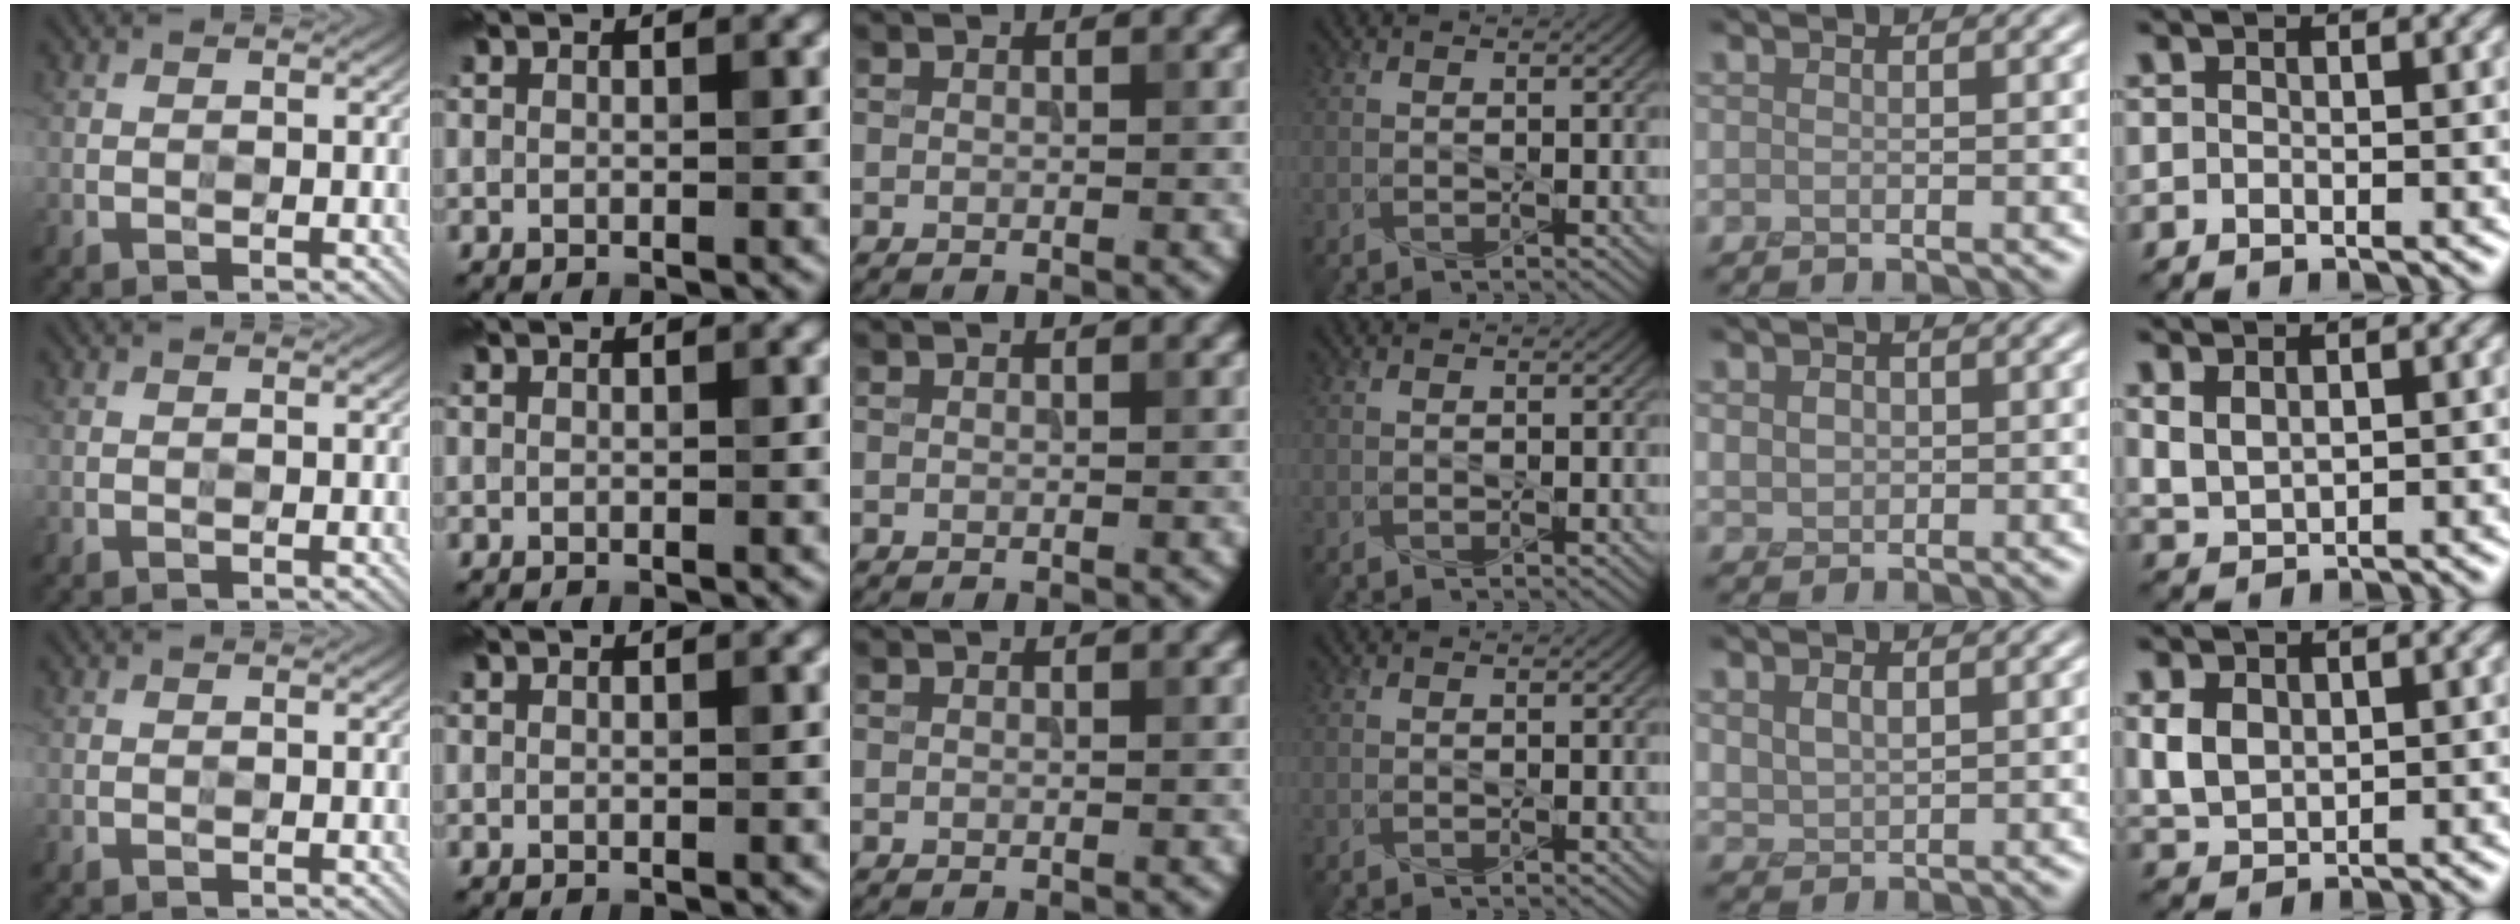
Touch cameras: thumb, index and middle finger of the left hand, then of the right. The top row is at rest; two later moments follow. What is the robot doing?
{"motion": "press", "object": "gel pad"}